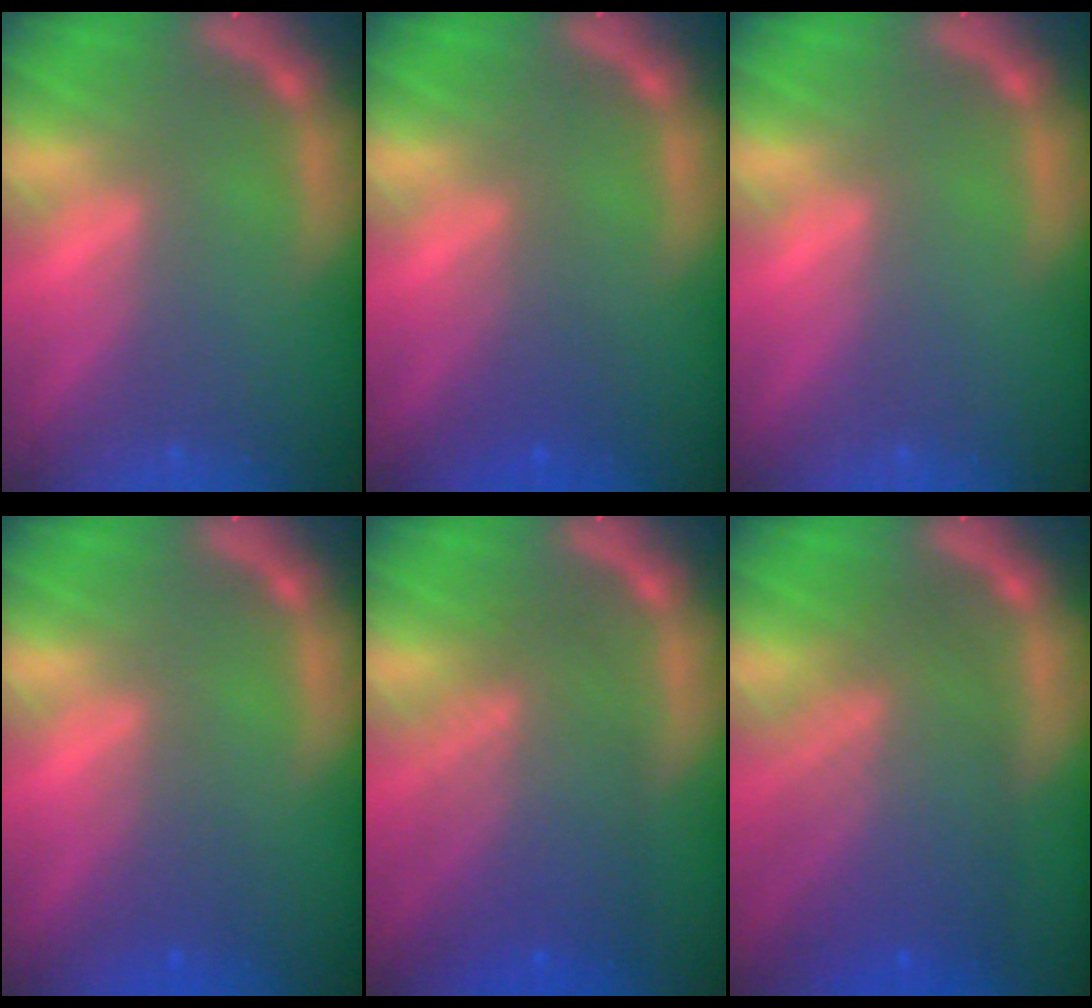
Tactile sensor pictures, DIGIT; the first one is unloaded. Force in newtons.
{"total": 2.4}
{"total": 0.0}
{"total": 1.9}
{"total": 7.5}
{"total": 8.5}